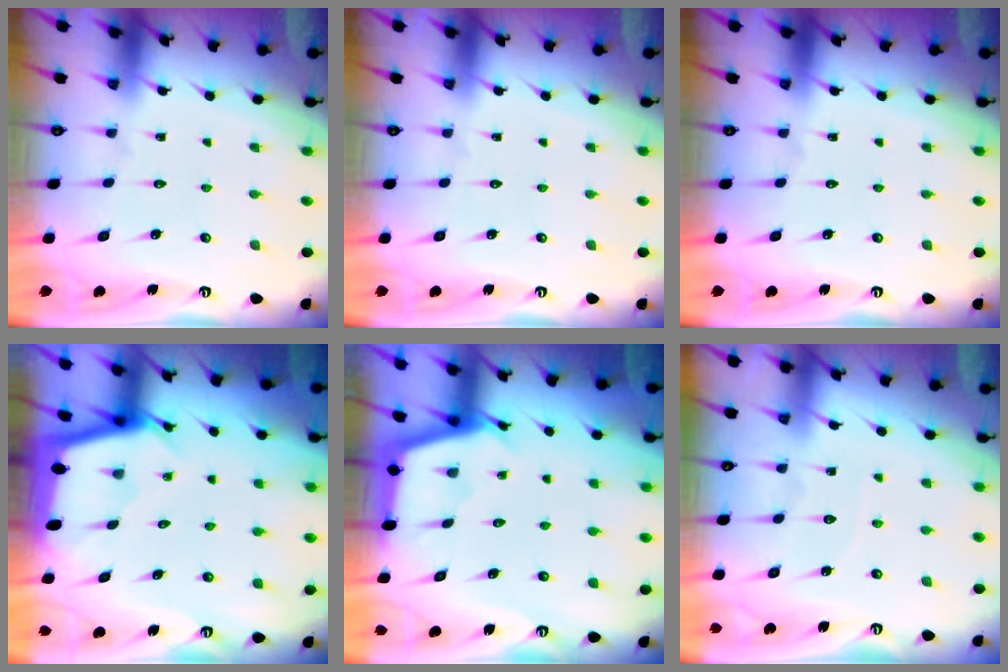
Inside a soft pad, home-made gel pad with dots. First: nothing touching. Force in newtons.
{"total": 0.0}
{"total": 0.0}
{"total": 2.3, "press": 2.3, "slide": 0.2}
{"total": 2.9, "press": 2.9, "slide": 0.3}
{"total": 3.9, "press": 3.9, "slide": 0.5}